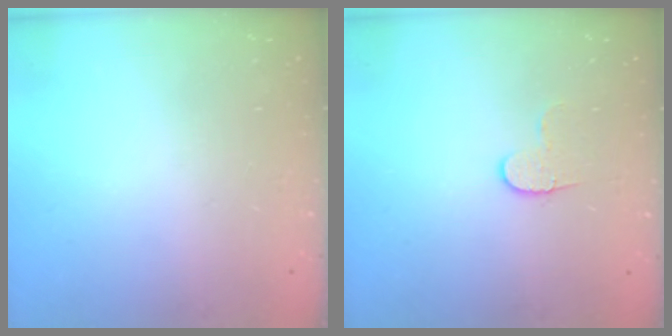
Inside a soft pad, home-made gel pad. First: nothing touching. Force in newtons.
{"total": 4.9, "press": 4.9, "slide": 0.5}